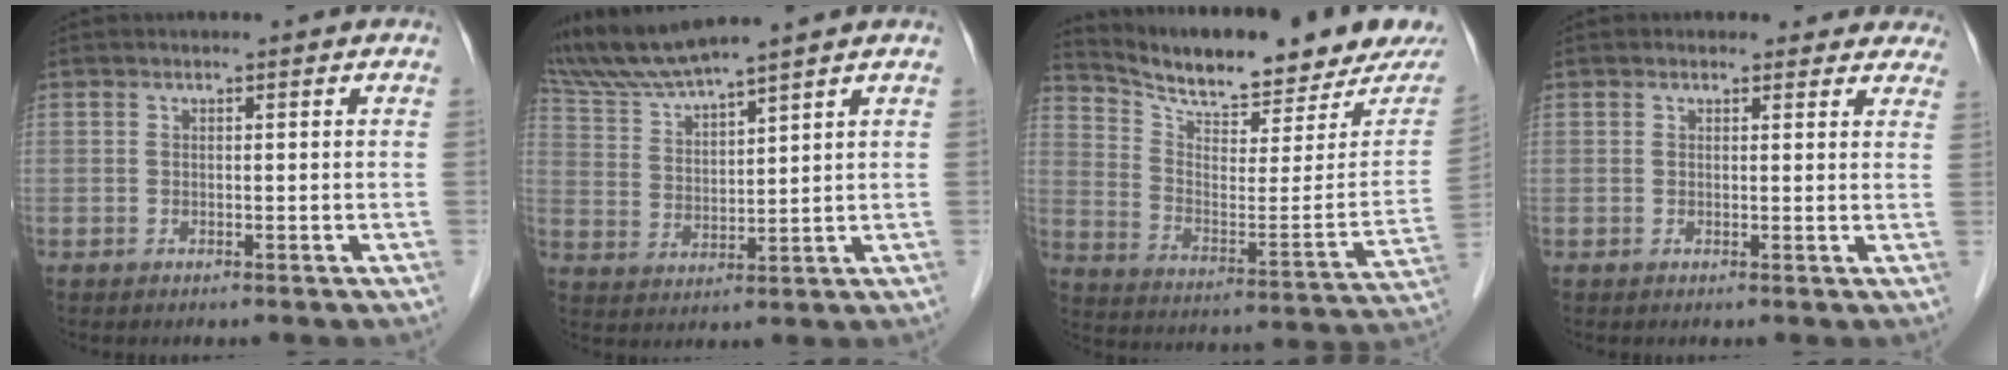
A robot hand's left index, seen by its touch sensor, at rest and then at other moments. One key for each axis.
{"total": 7.8, "fx": 7.3, "fy": -1.3, "fz": 2.3, "tx": -0.063, "ty": 0.009, "tz": 0.155}
{"total": 20.3, "fx": 18.4, "fy": 3.1, "fz": 8.0, "tx": -0.140, "ty": -0.050, "tz": 0.265}
{"total": 5.4, "fx": 4.8, "fy": 2.4, "fz": 0.2, "tx": 0.024, "ty": -0.001, "tz": 0.032}